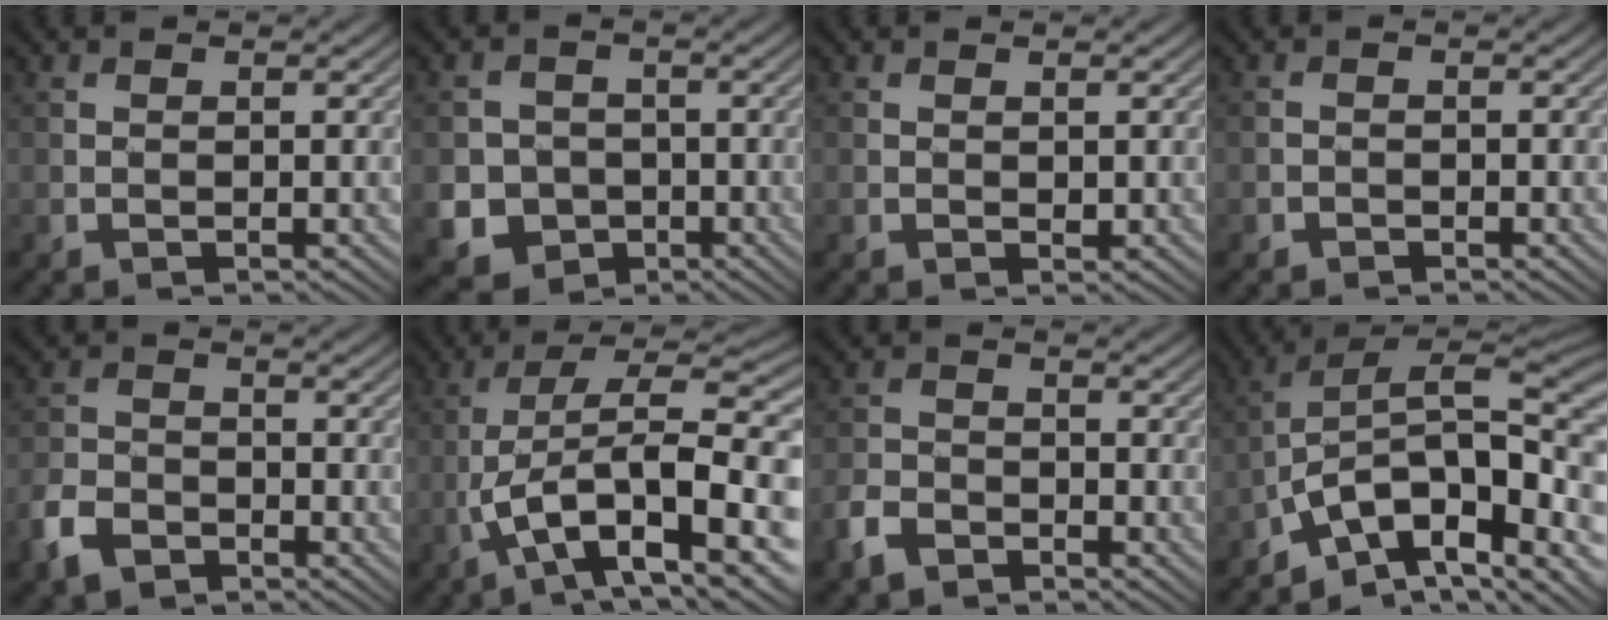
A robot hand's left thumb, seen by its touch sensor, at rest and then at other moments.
{"total": 6.6, "force": [-2.0, 6.1, 1.7], "torque": [-0.053, -0.015, -0.058]}
{"total": 0.6, "force": [0.2, 0.3, 0.4], "torque": [-0.009, -0.004, 0.006]}
{"total": 0.9, "force": [-0.7, 0.6, 0.0], "torque": [0.004, -0.003, -0.015]}
{"total": 5.2, "force": [-3.4, 3.1, 2.2], "torque": [-0.060, -0.008, -0.077]}
{"total": 13.3, "force": [-2.2, 5.3, 12.0], "torque": [-0.213, 0.002, -0.034]}
{"total": 4.1, "force": [-3.0, 2.3, 1.6], "torque": [-0.040, -0.008, -0.072]}
{"total": 12.3, "force": [-6.6, 5.3, 8.9], "torque": [-0.153, -0.001, -0.133]}